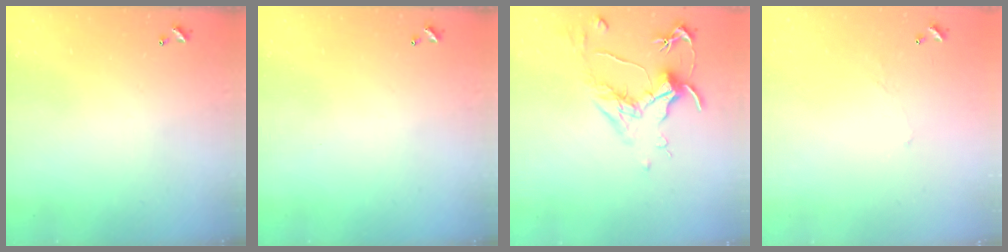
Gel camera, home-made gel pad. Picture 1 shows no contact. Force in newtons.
{"total": 0.0}
{"total": 1.7, "press": 1.4, "slide": 0.9}
{"total": 6.0, "press": 6.0, "slide": 0.9}